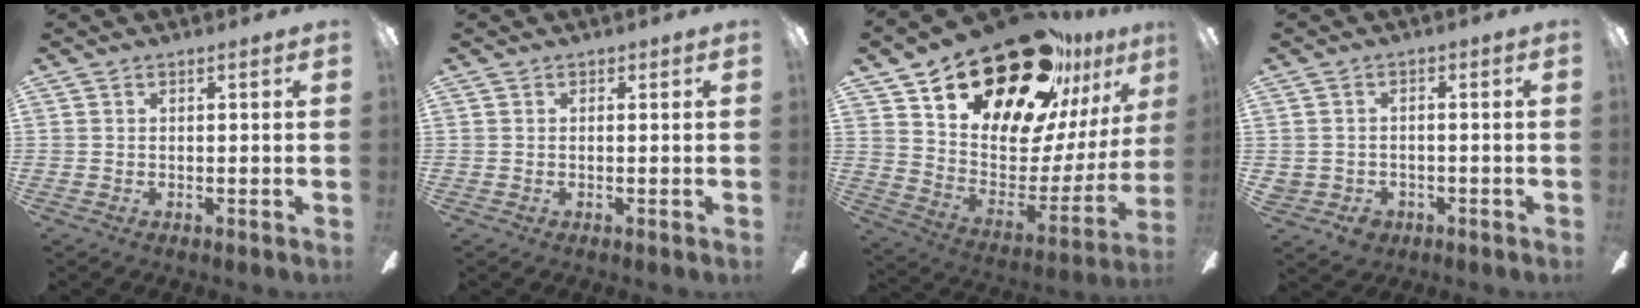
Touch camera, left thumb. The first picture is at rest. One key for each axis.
{"total": 0.0}
{"total": 25.8, "fx": 20.0, "fy": 11.0, "fz": 12.0, "tx": -0.185, "ty": -0.137, "tz": 0.354}
{"total": 3.8, "fx": -1.4, "fy": 3.5, "fz": 0.7, "tx": -0.015, "ty": 0.017, "tz": -0.024}